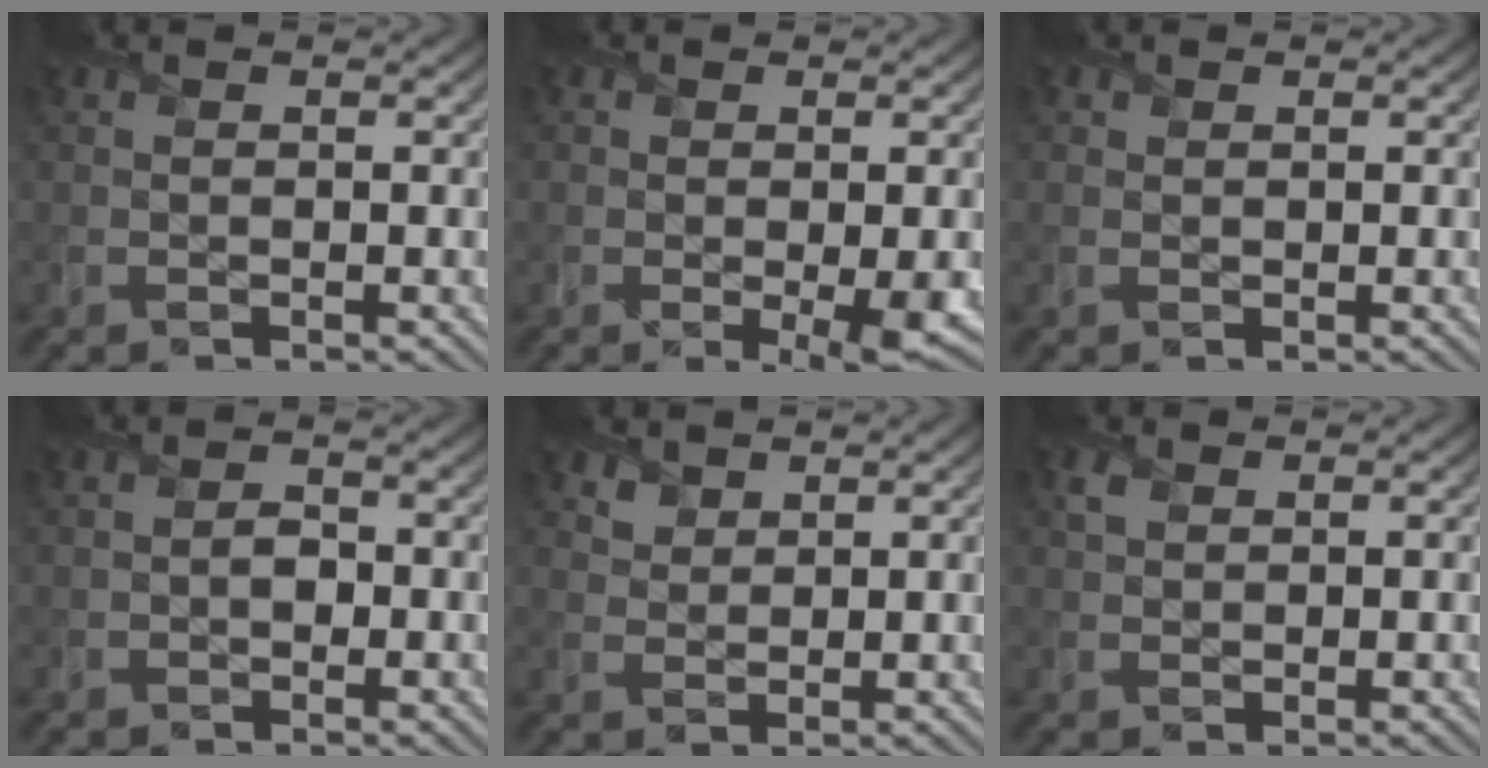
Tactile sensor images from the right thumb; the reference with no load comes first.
{"total": 3.6, "force": [-0.7, 1.5, 3.1], "torque": [-0.049, -0.014, -0.009]}
{"total": 0.7, "force": [0.4, 0.5, 0.1], "torque": [0.002, -0.002, 0.007]}
{"total": 1.7, "force": [-0.5, 1.4, 0.9], "torque": [-0.014, 0.000, -0.017]}
{"total": 2.3, "force": [1.7, 1.5, 0.5], "torque": [-0.014, -0.004, 0.036]}
{"total": 1.7, "force": [0.9, 1.3, 0.8], "torque": [-0.019, 0.003, 0.016]}